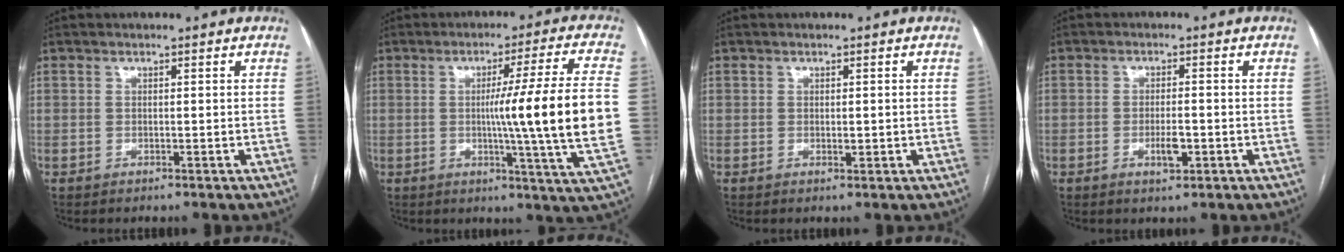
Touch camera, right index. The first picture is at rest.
{"total": 16.4, "force": [-0.5, -2.5, 16.2], "torque": [-0.237, -0.015, -0.017]}
{"total": 1.0, "force": [0.0, 0.5, 0.9], "torque": [-0.012, -0.003, 0.002]}
{"total": 3.3, "force": [-1.1, 0.9, 2.9], "torque": [-0.053, 0.000, -0.016]}